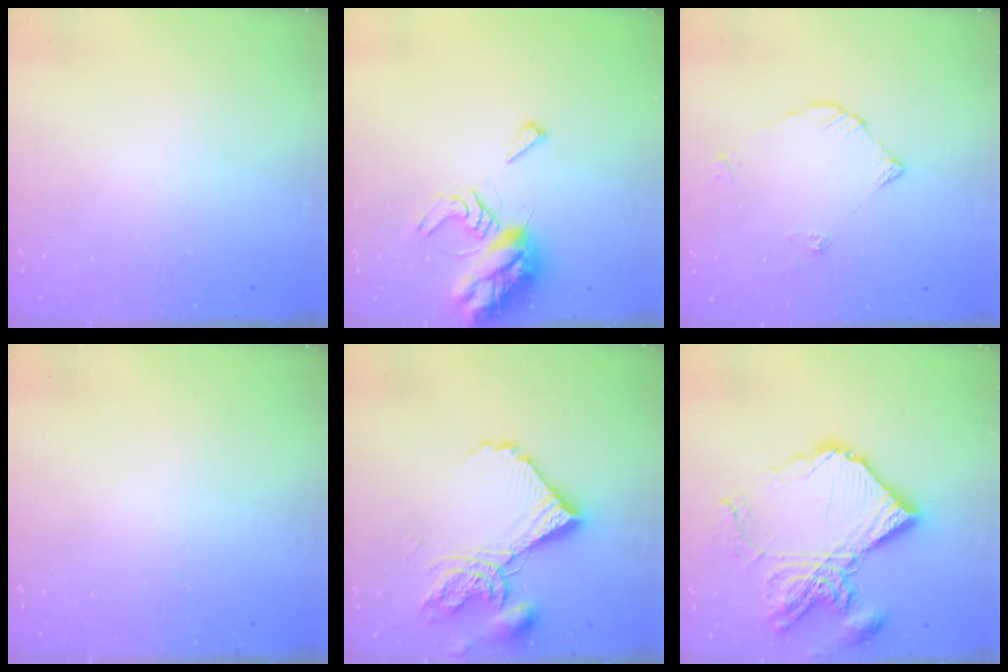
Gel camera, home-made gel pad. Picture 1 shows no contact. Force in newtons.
{"total": 9.2, "press": 9.1, "slide": 1.1}
{"total": 2.9, "press": 2.9, "slide": 0.1}
{"total": 0.0}
{"total": 14.4, "press": 14.4, "slide": 0.8}
{"total": 20.0, "press": 19.9, "slide": 2.2}